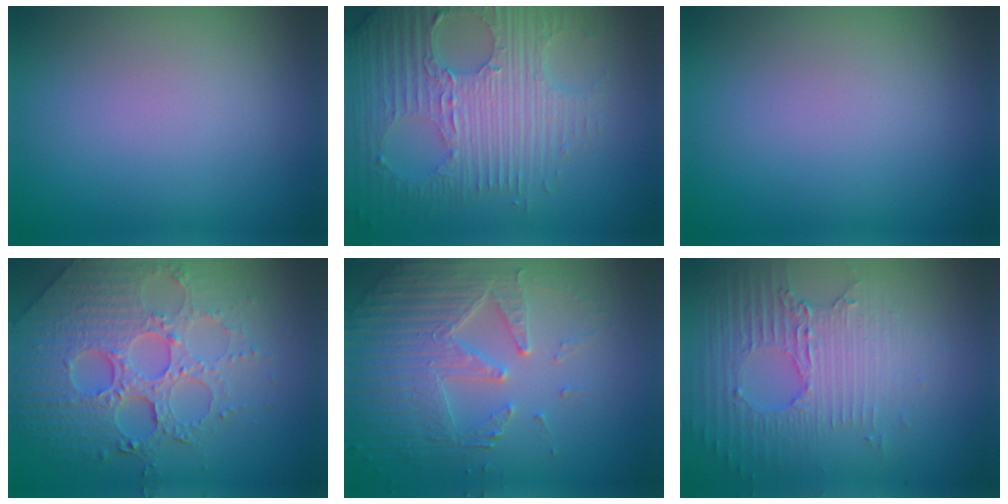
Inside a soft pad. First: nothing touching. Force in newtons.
{"total": 8.0, "press": 5.8, "slide": 5.6}
{"total": 0.0}
{"total": 8.2, "press": 6.0, "slide": 5.7}
{"total": 5.7, "press": 4.7, "slide": 3.3}
{"total": 5.4, "press": 3.5, "slide": 4.1}